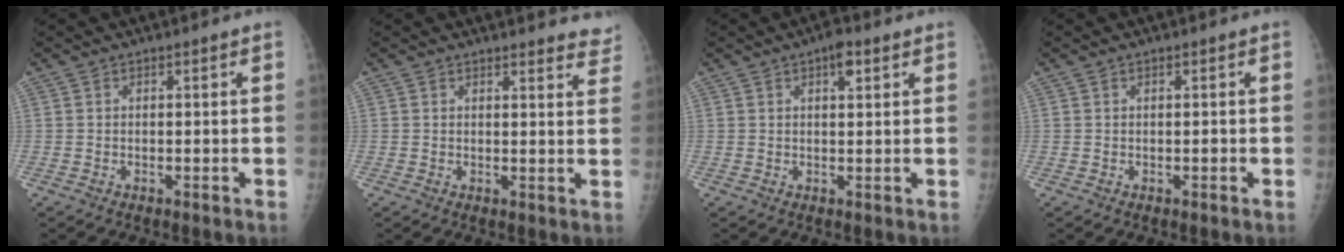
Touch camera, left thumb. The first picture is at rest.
{"total": 7.0, "force": [6.8, 1.5, 1.0], "torque": [0.023, -0.039, 0.052]}
{"total": 3.2, "force": [1.8, 1.3, 2.4], "torque": [-0.028, -0.004, 0.025]}
{"total": 0.6, "force": [0.2, 0.3, 0.5], "torque": [-0.005, 0.001, 0.002]}